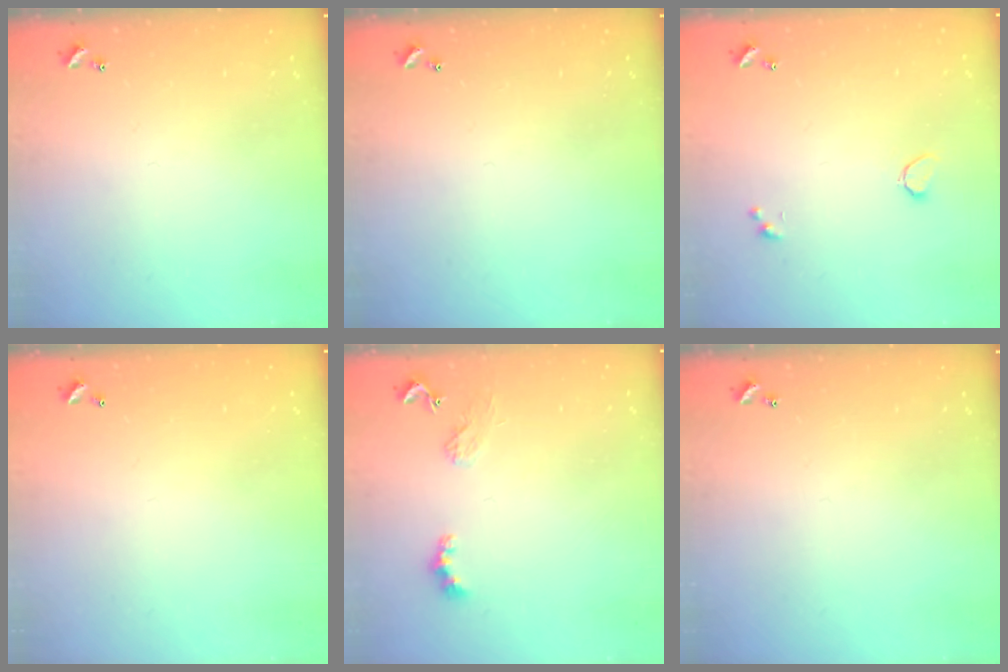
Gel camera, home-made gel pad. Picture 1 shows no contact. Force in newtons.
{"total": 0.0}
{"total": 0.8, "press": 0.7, "slide": 0.4}
{"total": 2.8, "press": 2.8, "slide": 0.1}
{"total": 2.4, "press": 2.3, "slide": 0.5}
{"total": 0.0}